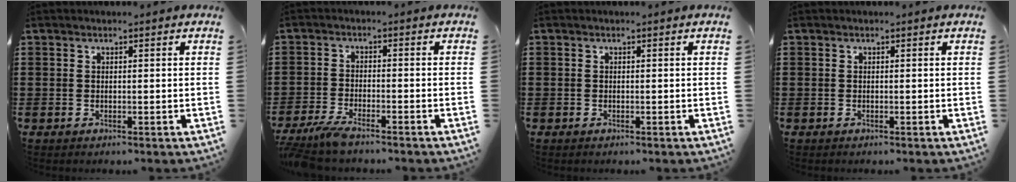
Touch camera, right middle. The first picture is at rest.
{"total": 4.0, "force": [-3.6, 0.2, 1.7], "torque": [-0.050, -0.010, -0.076]}
{"total": 0.0}
{"total": 0.0}